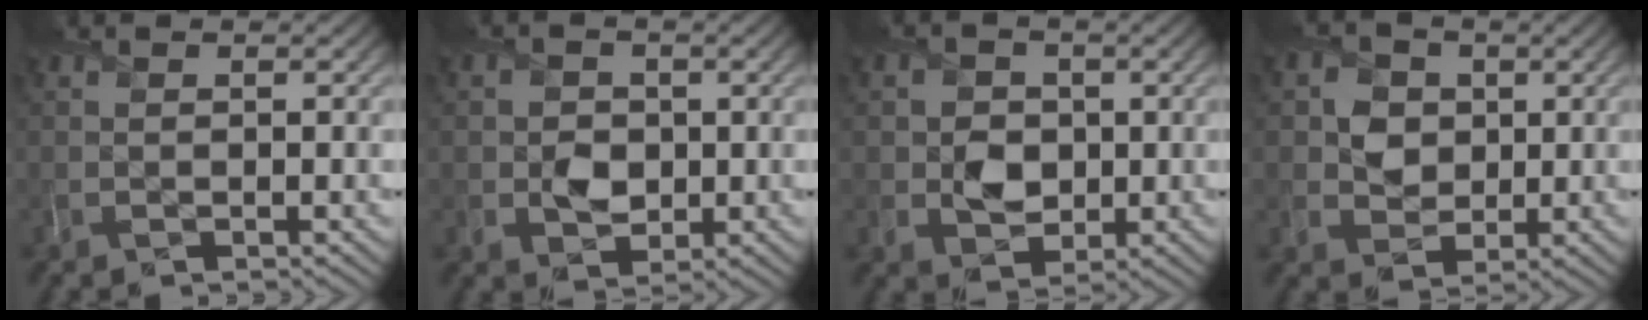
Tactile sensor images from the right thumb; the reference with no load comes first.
{"total": 3.4, "force": [-0.3, 3.0, 1.6], "torque": [-0.032, -0.008, -0.009]}
{"total": 4.0, "force": [-0.1, 3.6, 1.8], "torque": [-0.041, -0.007, -0.008]}
{"total": 4.6, "force": [0.7, 4.1, 1.9], "torque": [-0.047, -0.001, -0.001]}